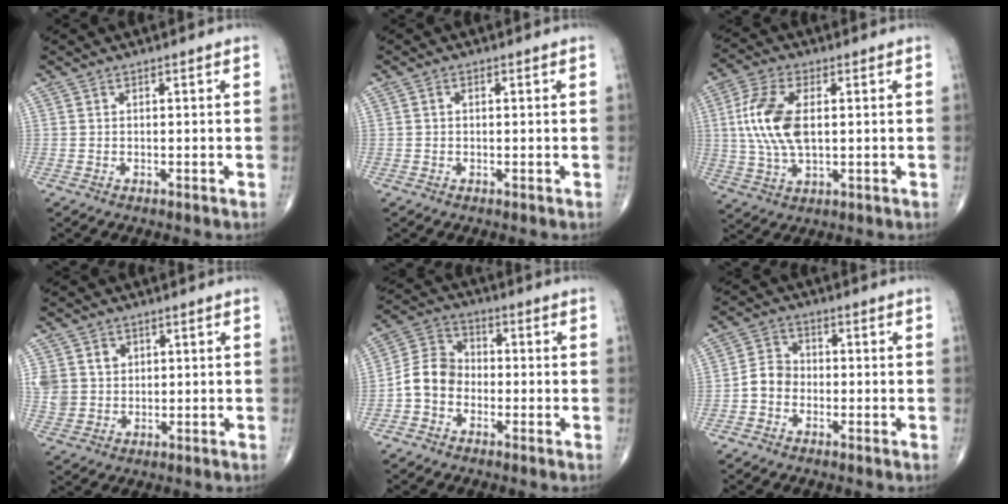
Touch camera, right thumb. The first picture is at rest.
{"total": 0.7, "force": [0.1, 0.5, 0.5], "torque": [-0.008, 0.002, 0.000]}
{"total": 12.1, "force": [1.4, 6.2, 10.3], "torque": [-0.223, 0.003, 0.028]}
{"total": 7.7, "force": [2.1, 6.6, 3.3], "torque": [-0.051, -0.002, 0.052]}
{"total": 7.9, "force": [-2.2, 6.5, 3.9], "torque": [-0.058, 0.033, -0.056]}
{"total": 5.0, "force": [-1.5, 4.2, 2.3], "torque": [-0.027, 0.020, -0.038]}